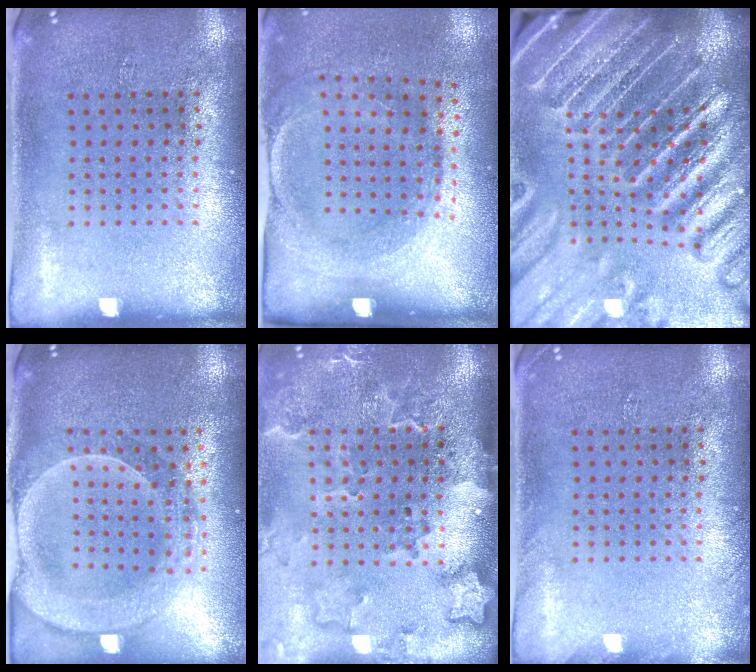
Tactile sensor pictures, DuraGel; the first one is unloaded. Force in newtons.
{"total": 1.7, "press": 1.2, "slide": 1.1}
{"total": 4.7, "press": 4.2, "slide": 2.0}
{"total": 2.4, "press": 2.2, "slide": 1.1}
{"total": 2.9, "press": 2.2, "slide": 1.8}
{"total": 0.9, "press": 0.8, "slide": 0.2}